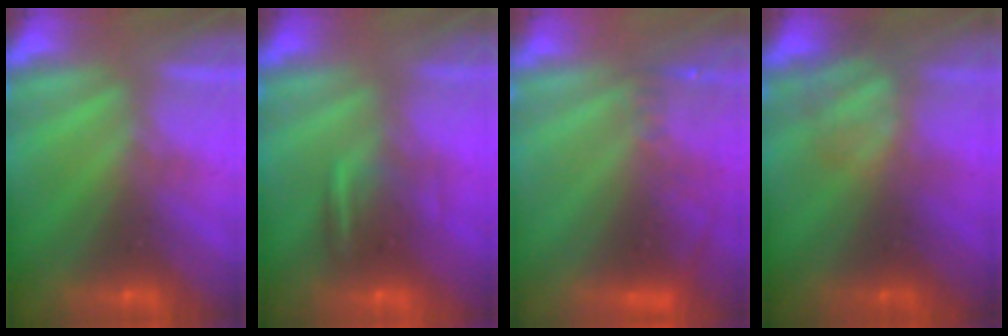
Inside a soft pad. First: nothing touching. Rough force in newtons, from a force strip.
{"total": 6.4}
{"total": 3.1}
{"total": 2.3}